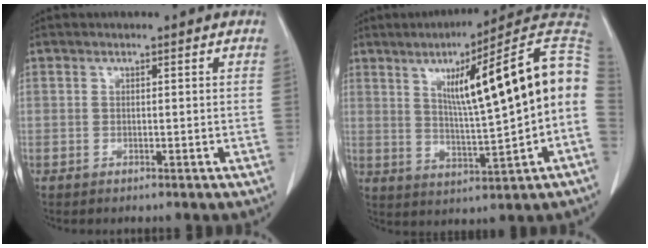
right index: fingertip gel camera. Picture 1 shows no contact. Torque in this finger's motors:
{"motor_torque": [2.14, 0.00, 0.49, 0.21]}